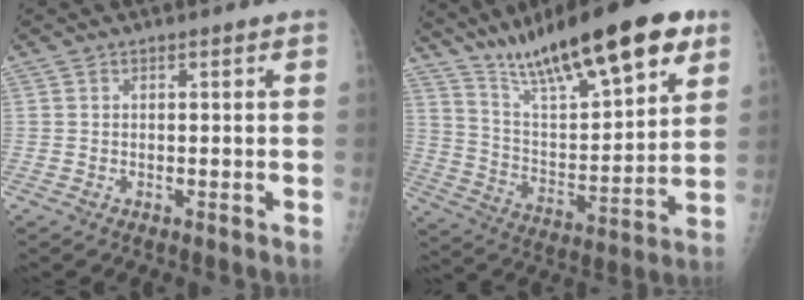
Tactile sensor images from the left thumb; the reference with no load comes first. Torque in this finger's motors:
{"motor_torque": [1.80, 1.82, 1.46, -1.32, 0.14]}